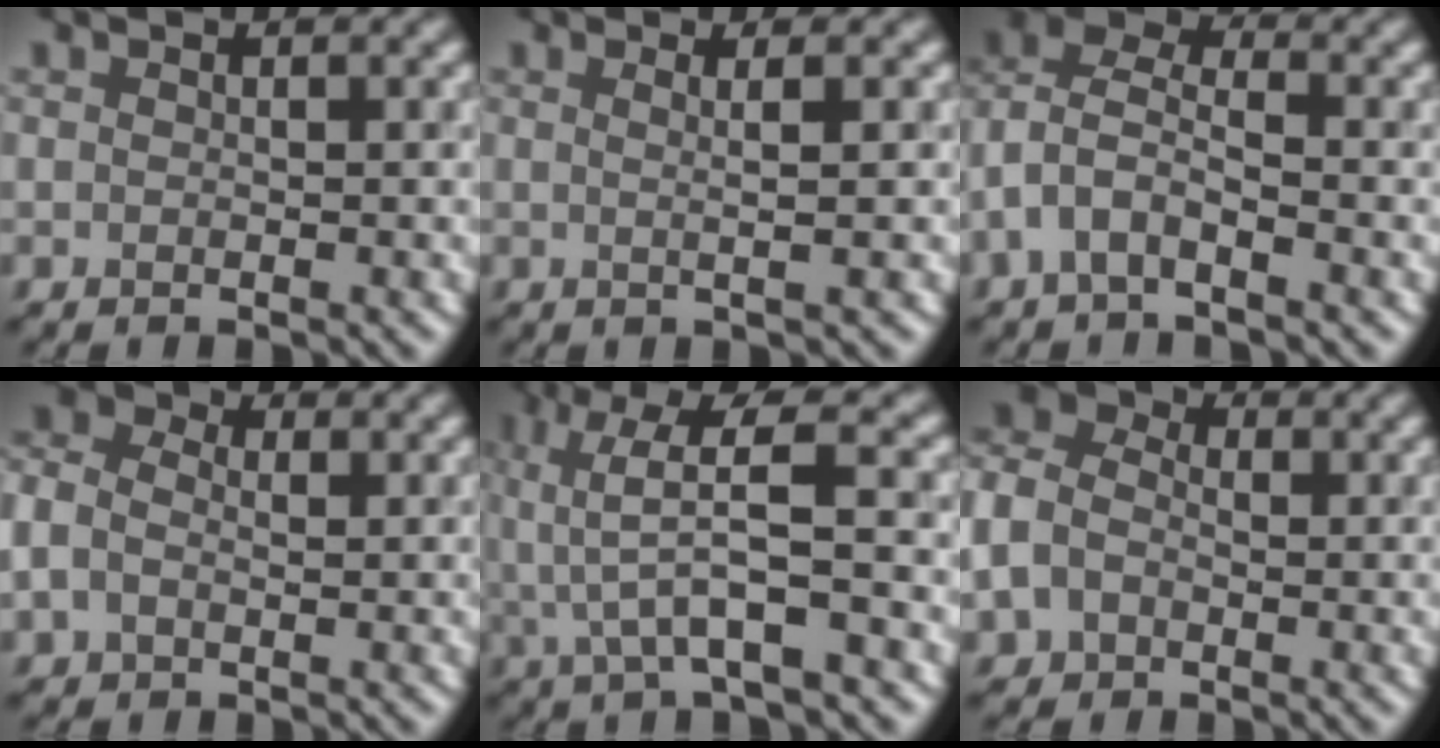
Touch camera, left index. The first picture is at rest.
{"total": 2.8, "force": [0.6, 1.0, 2.5], "torque": [-0.019, 0.009, -0.014]}
{"total": 4.5, "force": [-1.2, 2.7, 3.4], "torque": [-0.070, 0.016, -0.034]}
{"total": 4.5, "force": [0.1, 3.6, 2.8], "torque": [-0.079, 0.012, -0.002]}
{"total": 6.6, "force": [0.0, 1.7, 6.4], "torque": [-0.129, 0.015, 0.002]}
{"total": 7.1, "force": [-1.1, 5.6, 4.2], "torque": [-0.109, 0.006, -0.029]}